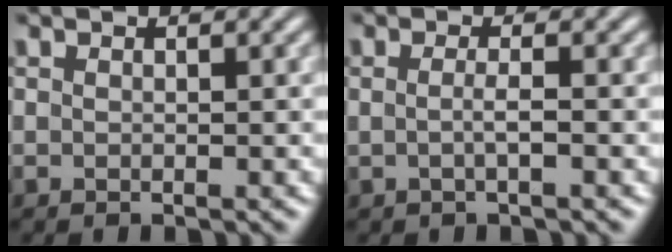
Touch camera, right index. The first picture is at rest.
{"total": 1.3, "force": [-0.5, 0.0, 1.2], "torque": [-0.028, -0.007, -0.006]}